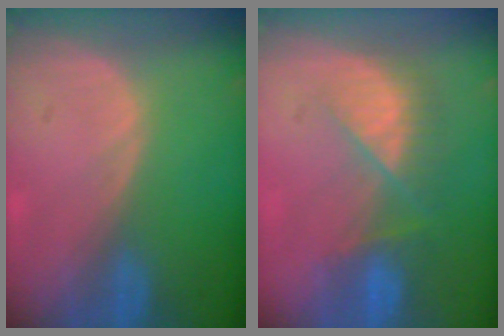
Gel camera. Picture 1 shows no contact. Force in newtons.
{"total": 7.5, "press": 6.8, "slide": 3.3}